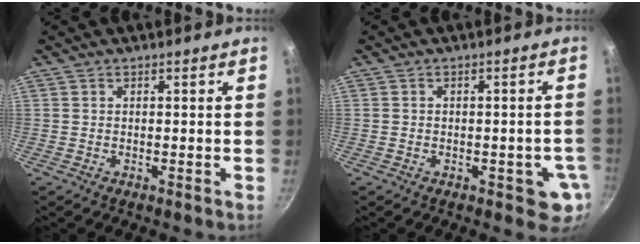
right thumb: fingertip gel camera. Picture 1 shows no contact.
{"total": 4.8, "force": [-1.5, 2.7, 3.6], "torque": [-0.022, 0.007, -0.018]}